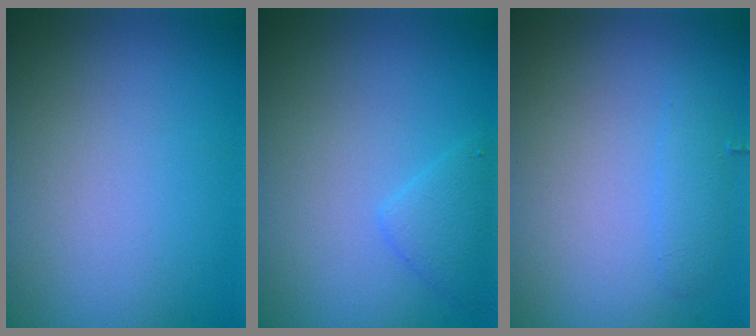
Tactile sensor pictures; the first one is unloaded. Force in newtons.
{"total": 1.7, "press": 1.7, "slide": 0.1}
{"total": 1.3, "press": 1.3, "slide": 0.1}